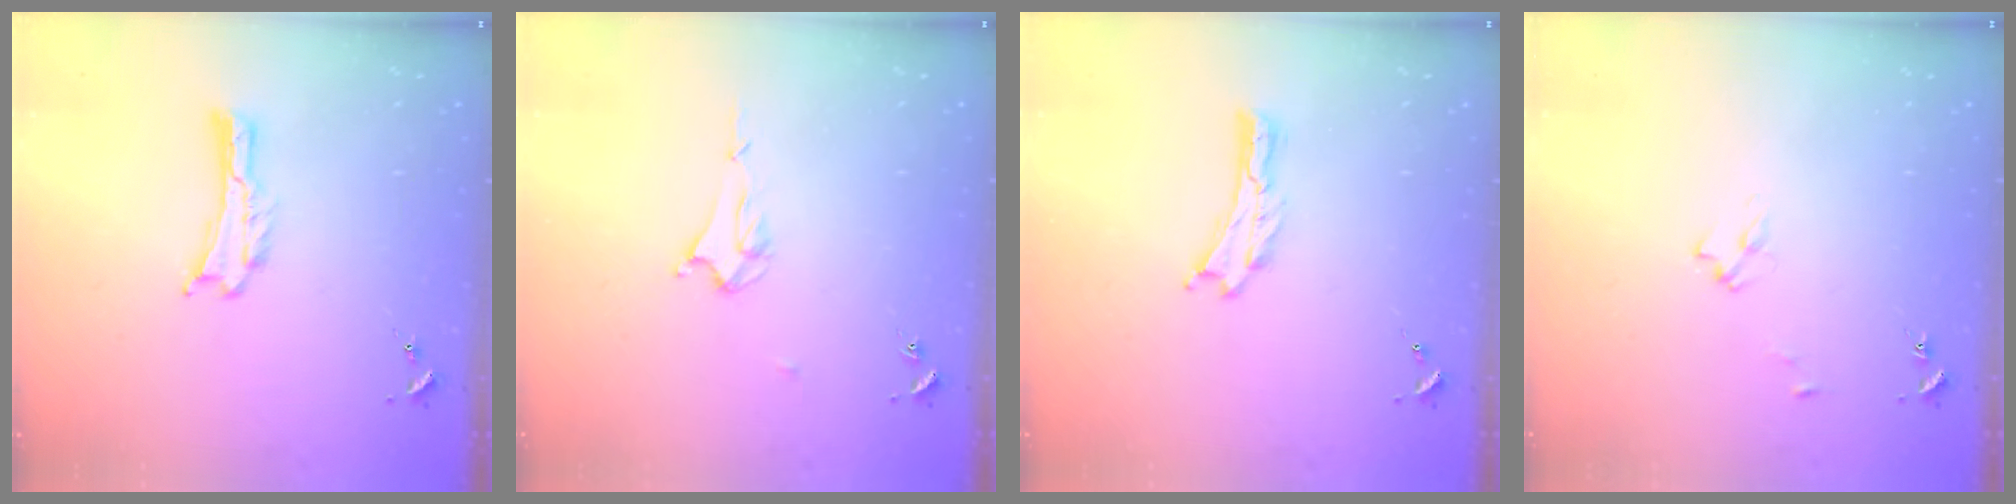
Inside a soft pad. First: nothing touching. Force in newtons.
{"total": 2.1, "press": 2.1, "slide": 0.3}
{"total": 0.0}
{"total": 2.9, "press": 2.9, "slide": 0.4}